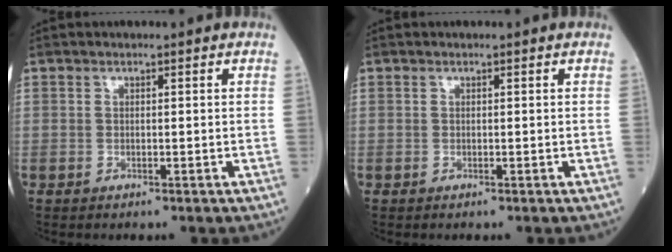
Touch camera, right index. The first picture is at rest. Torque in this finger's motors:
{"motor_torque": [0.00, 0.00, 0.00, 0.00]}